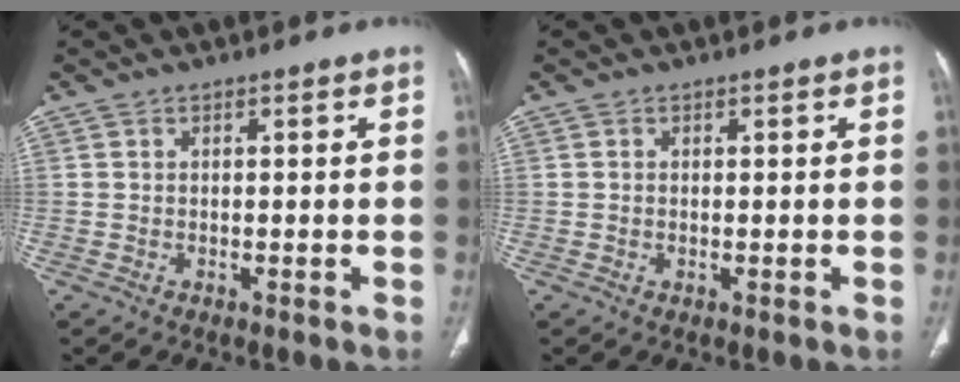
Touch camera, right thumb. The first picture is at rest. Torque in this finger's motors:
{"motor_torque": [-0.22, 0.11, -0.01, 0.42, -0.03]}